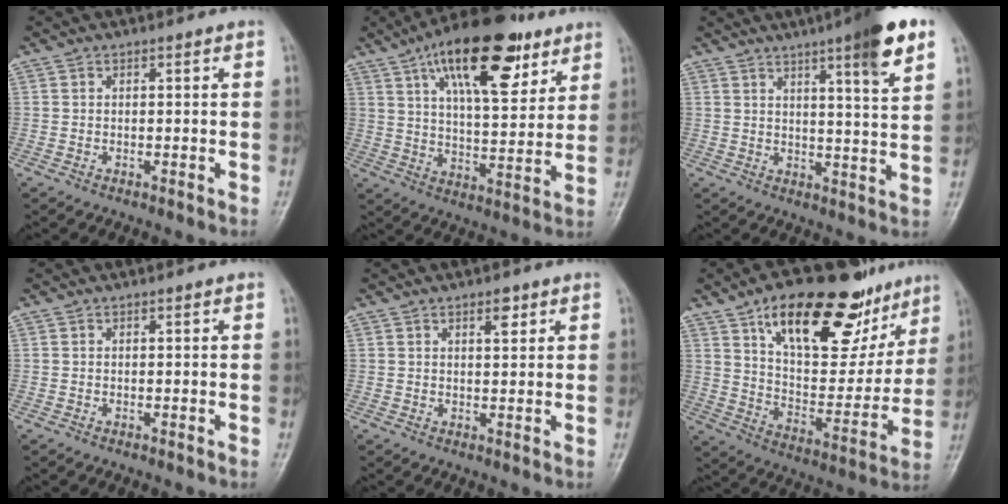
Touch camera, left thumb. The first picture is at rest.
{"total": 20.9, "force": [11.3, 8.5, 15.4], "torque": [-0.211, -0.032, 0.182]}
{"total": 12.1, "force": [6.8, 1.2, 9.9], "torque": [-0.133, -0.027, 0.092]}
{"total": 0.0}
{"total": 2.8, "force": [1.6, 1.2, 1.9], "torque": [-0.020, -0.008, 0.024]}
{"total": 27.5, "force": [16.0, 12.9, 18.2], "torque": [-0.219, -0.035, 0.253]}